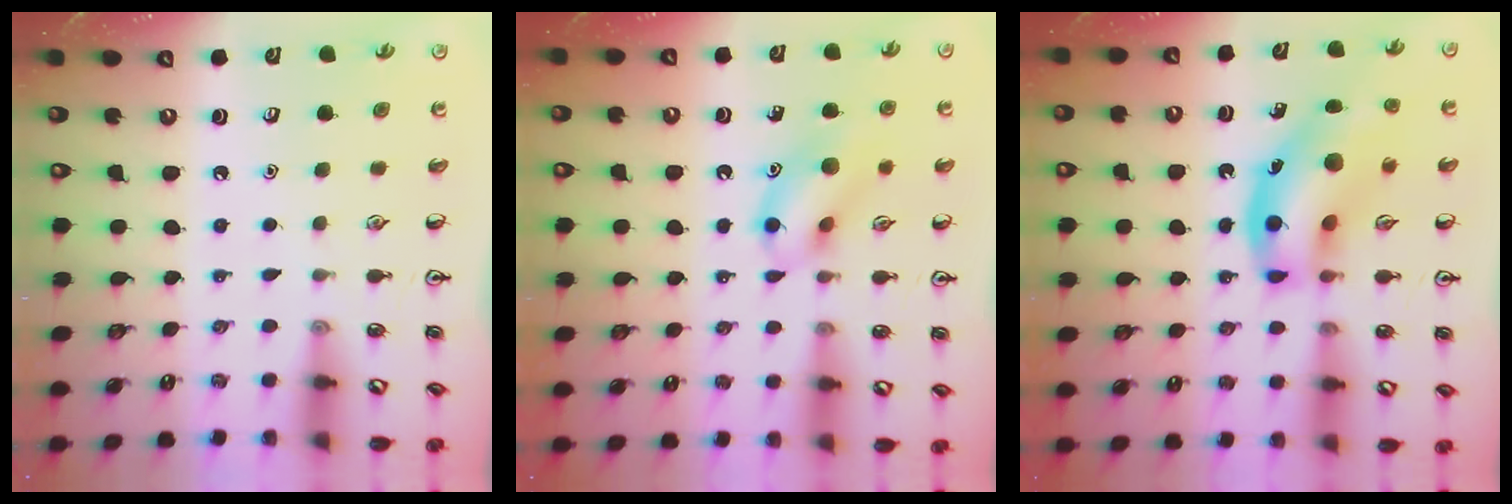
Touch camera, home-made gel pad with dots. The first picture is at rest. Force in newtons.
{"total": 11.8, "press": 11.8, "slide": 1.3}
{"total": 17.3, "press": 17.0, "slide": 3.2}